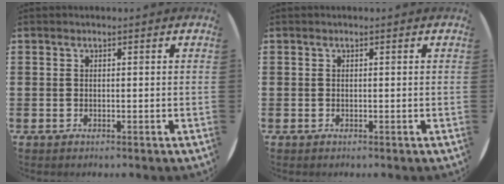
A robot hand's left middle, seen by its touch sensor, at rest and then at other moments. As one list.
[{"total": 0.0}]